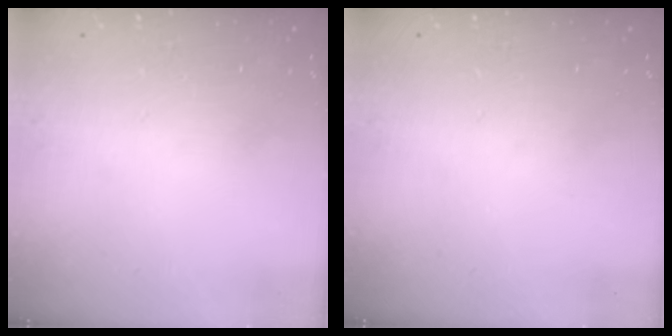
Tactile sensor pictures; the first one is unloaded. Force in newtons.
{"total": 0.0}